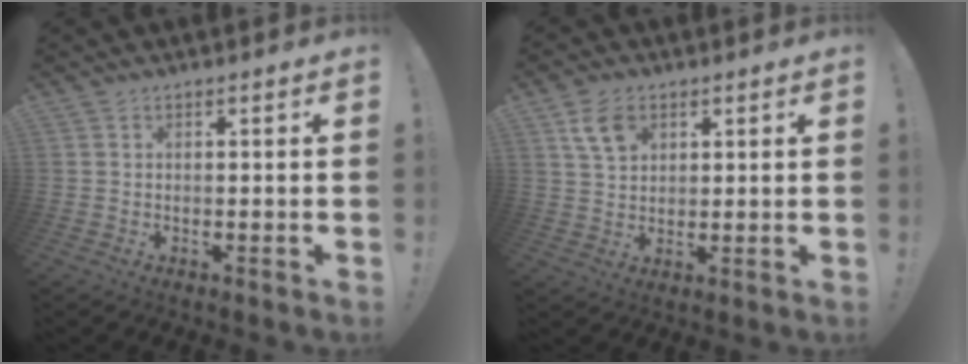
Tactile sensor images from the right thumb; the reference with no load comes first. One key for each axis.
{"total": 7.2, "fx": 3.6, "fy": 4.9, "fz": 3.9, "tx": -0.069, "ty": -0.004, "tz": 0.071}